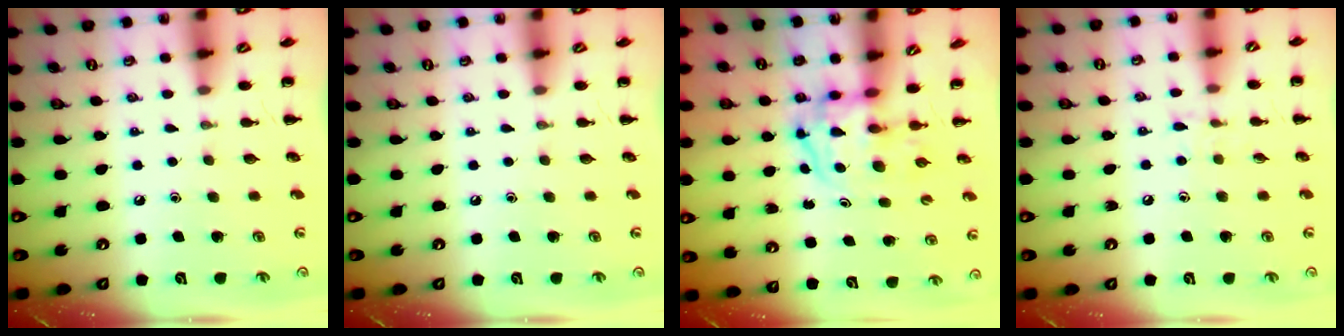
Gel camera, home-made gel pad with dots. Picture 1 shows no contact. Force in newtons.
{"total": 0.0}
{"total": 3.5, "press": 3.5, "slide": 0.5}
{"total": 5.4, "press": 5.1, "slide": 1.9}